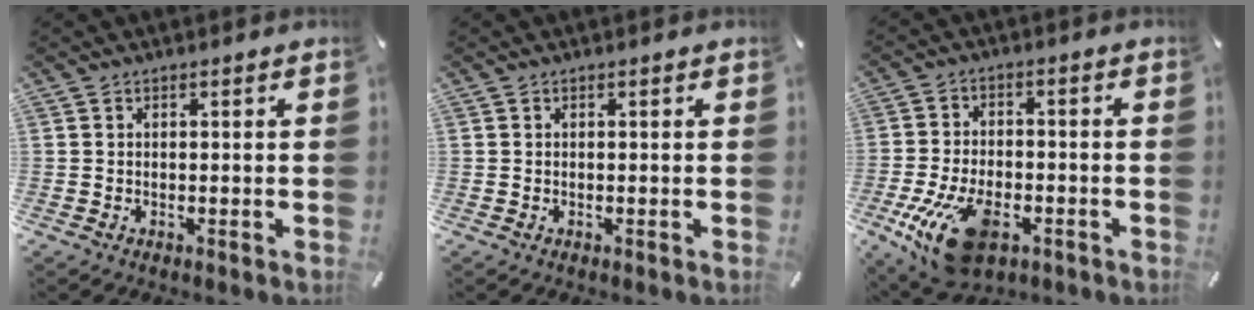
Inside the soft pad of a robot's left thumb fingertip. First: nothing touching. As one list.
[{"total": 0.0}, {"total": 14.8, "force": [-6.3, 8.1, 10.6], "torque": [-0.206, 0.018, -0.104]}]